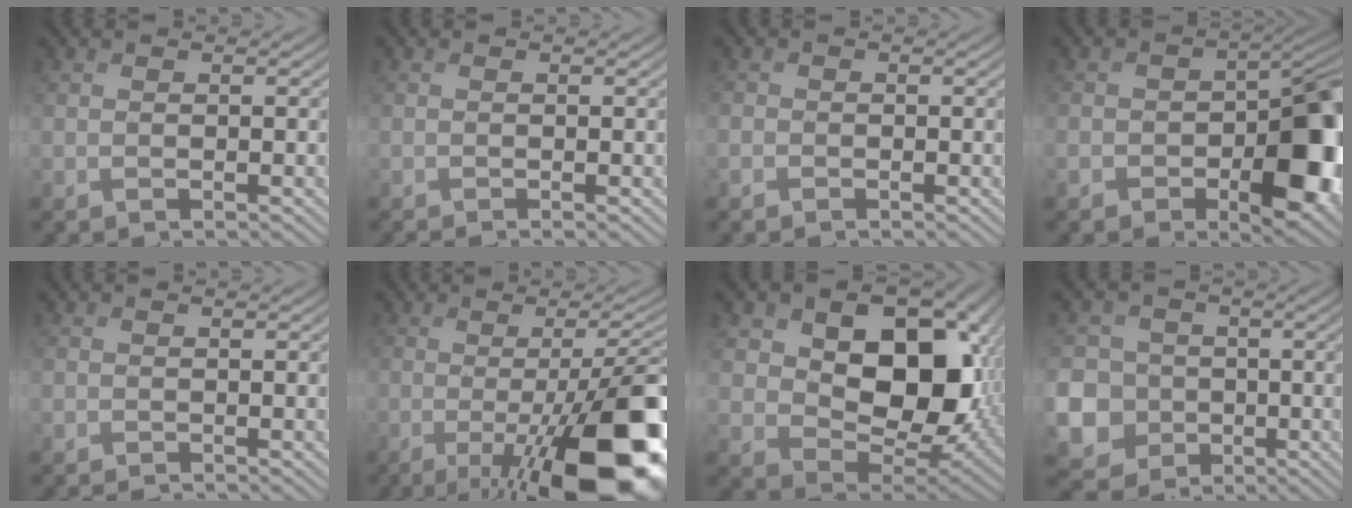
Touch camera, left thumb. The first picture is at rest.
{"total": 1.0, "force": [-0.6, 0.2, 0.7], "torque": [-0.010, -0.006, -0.014]}
{"total": 1.0, "force": [-0.7, 0.7, 0.2], "torque": [-0.003, -0.002, -0.018]}
{"total": 12.0, "force": [-3.2, 7.7, 8.6], "torque": [-0.097, -0.028, -0.045]}
{"total": 1.0, "force": [-1.0, 0.0, 0.2], "torque": [0.000, -0.003, -0.017]}
{"total": 18.2, "force": [-4.8, 5.7, 16.6], "torque": [-0.196, -0.020, -0.065]}
{"total": 15.9, "force": [3.3, 10.8, 11.2], "torque": [-0.176, -0.012, 0.066]}
{"total": 14.2, "force": [-3.2, 13.3, 3.7], "torque": [-0.159, -0.040, -0.074]}